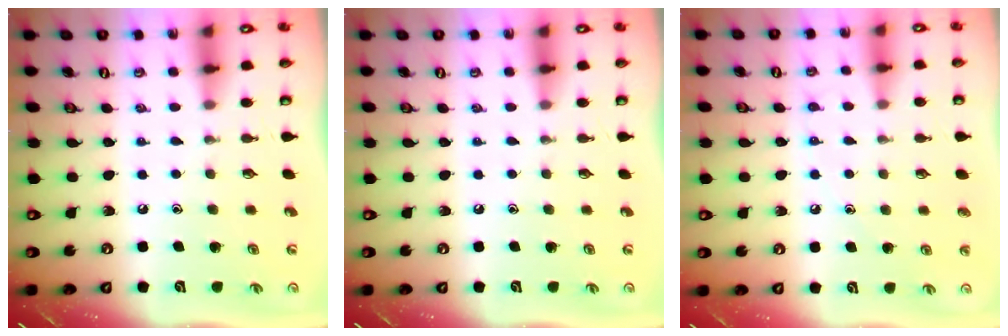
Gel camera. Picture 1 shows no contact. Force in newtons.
{"total": 0.0}
{"total": 4.9, "press": 4.9, "slide": 0.8}